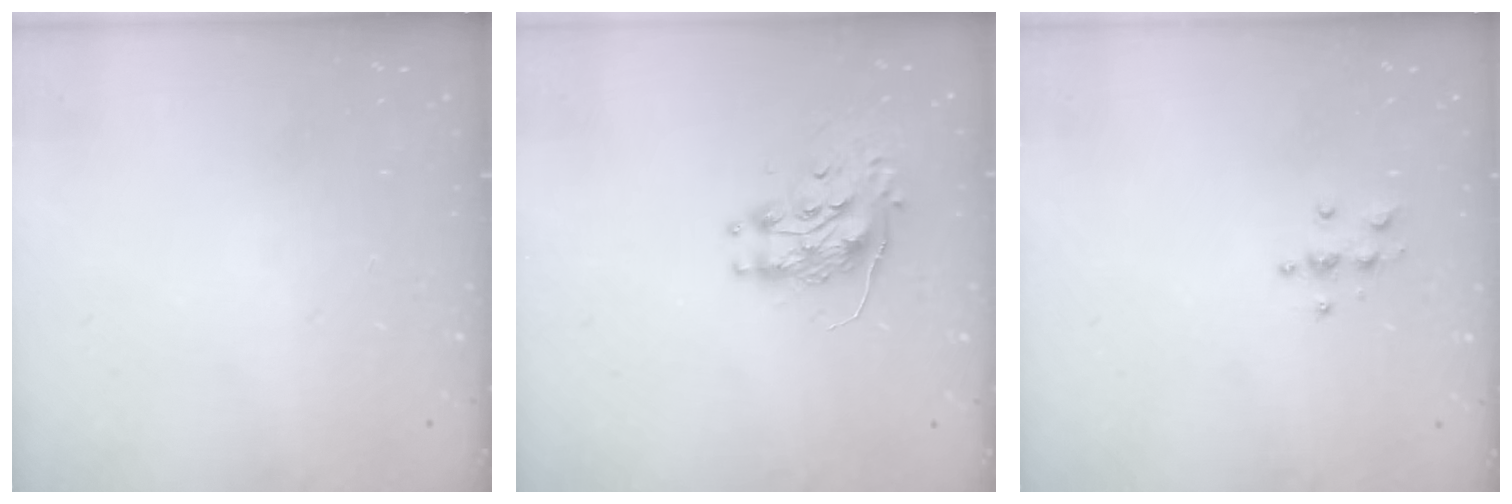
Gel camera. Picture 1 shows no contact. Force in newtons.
{"total": 9.0, "press": 9.0, "slide": 0.4}
{"total": 4.3, "press": 4.3, "slide": 0.5}